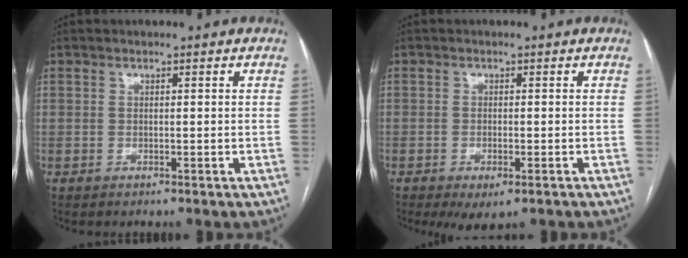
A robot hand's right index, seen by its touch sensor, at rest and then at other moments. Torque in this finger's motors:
{"motor_torque": [0.79, -0.61, 0.29, 0.02]}